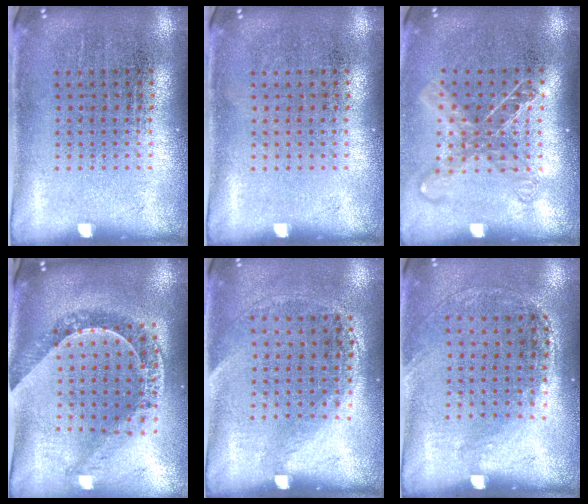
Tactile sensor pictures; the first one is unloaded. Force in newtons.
{"total": 0.0}
{"total": 1.4, "press": 1.2, "slide": 0.8}
{"total": 1.1, "press": 1.1, "slide": 0.1}
{"total": 1.4, "press": 1.0, "slide": 1.0}
{"total": 1.3, "press": 0.9, "slide": 0.9}